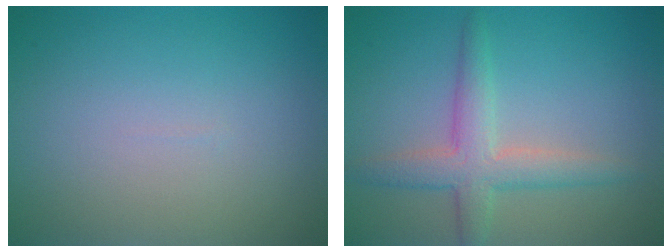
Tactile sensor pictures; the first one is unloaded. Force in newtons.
{"total": 3.8, "press": 3.8, "slide": 0.0}